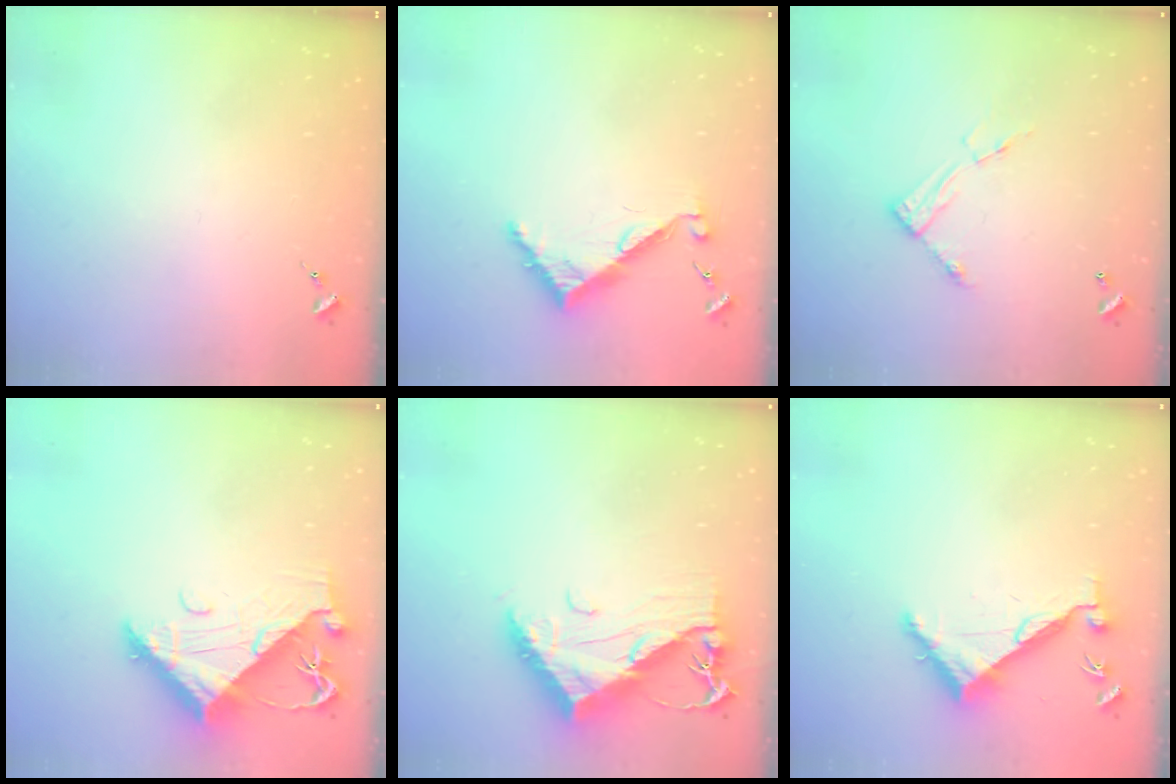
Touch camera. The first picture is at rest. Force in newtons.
{"total": 6.7, "press": 6.6, "slide": 0.6}
{"total": 8.7, "press": 8.7, "slide": 0.4}
{"total": 12.6, "press": 12.5, "slide": 1.3}
{"total": 14.0, "press": 14.0, "slide": 1.3}
{"total": 7.2, "press": 7.2, "slide": 0.3}